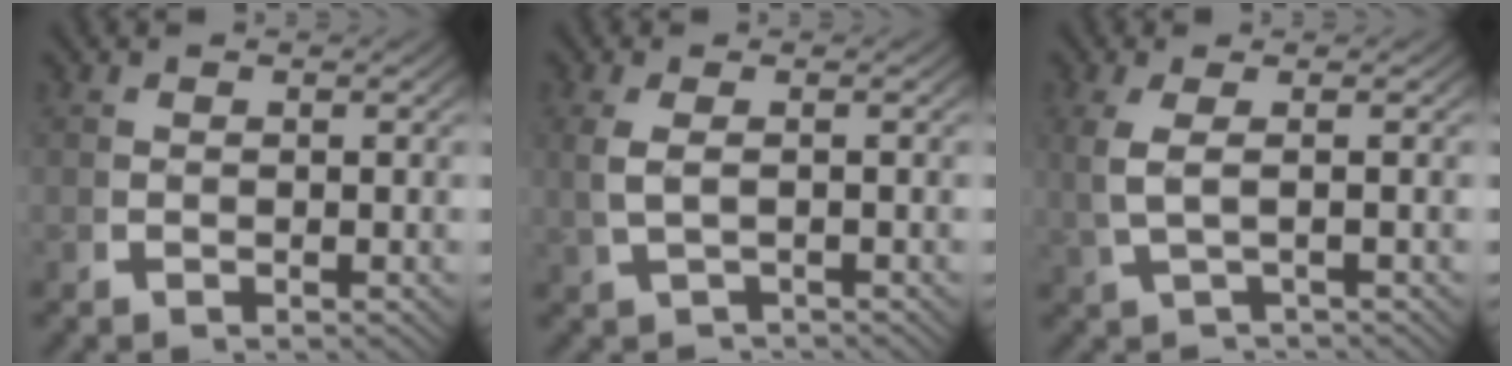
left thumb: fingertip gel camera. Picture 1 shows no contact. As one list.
[{"total": 2.3, "force": [-0.9, 0.9, 2.0], "torque": [-0.056, -0.007, 0.002]}, {"total": 3.0, "force": [-0.4, 1.1, 2.8], "torque": [-0.083, -0.008, 0.010]}]